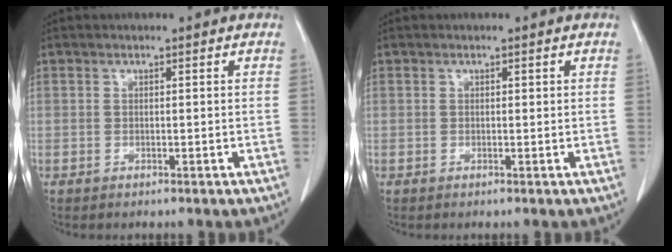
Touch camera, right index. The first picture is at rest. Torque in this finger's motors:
{"motor_torque": [-0.06, 0.07, 0.03, -0.01]}